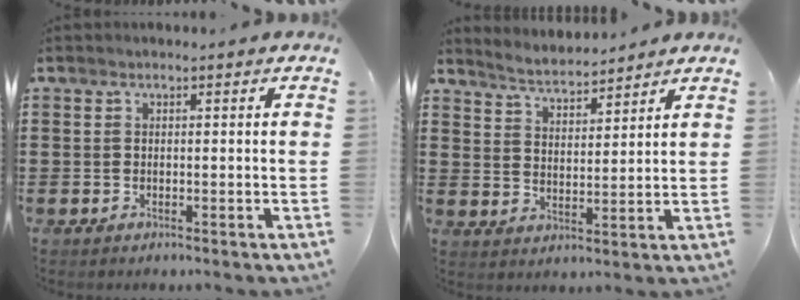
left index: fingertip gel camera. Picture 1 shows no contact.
{"total": 3.9, "force": [3.9, 0.1, 0.3], "torque": [-0.023, -0.017, 0.068]}